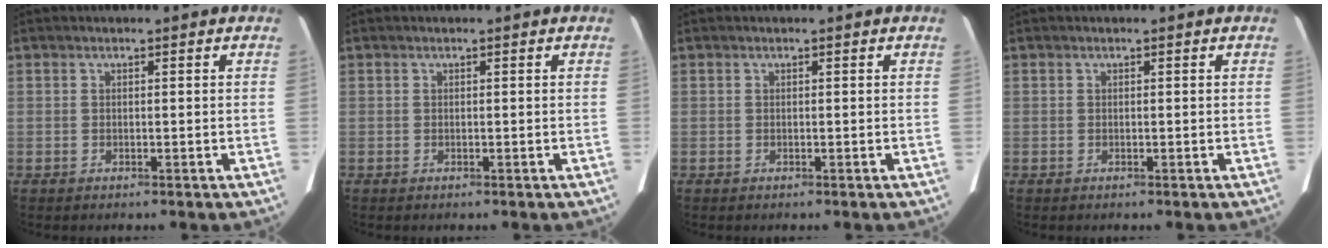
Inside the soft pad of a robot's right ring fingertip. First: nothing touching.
{"total": 0.0}
{"total": 0.0}
{"total": 0.0}